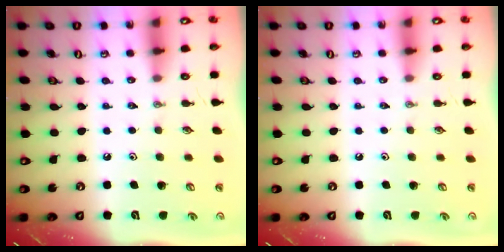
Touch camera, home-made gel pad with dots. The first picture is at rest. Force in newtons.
{"total": 0.0}